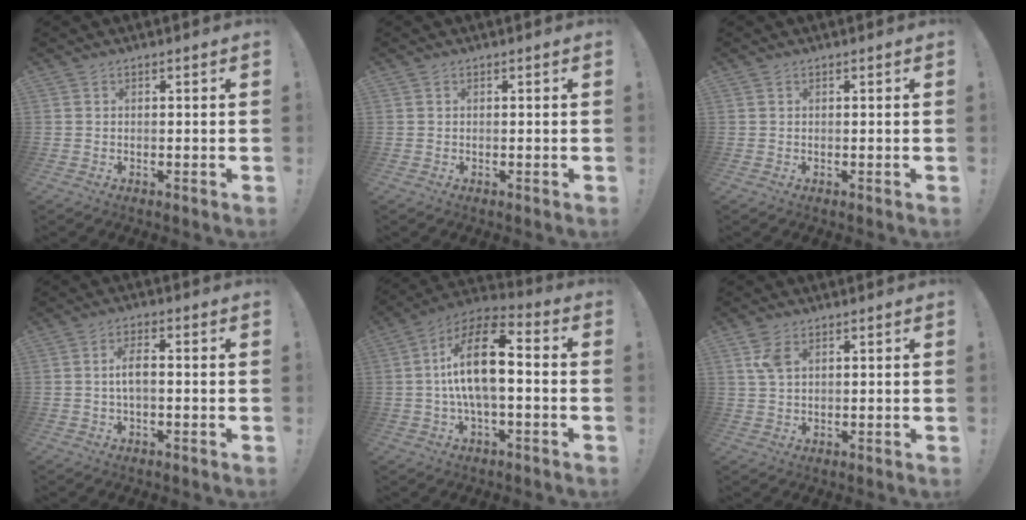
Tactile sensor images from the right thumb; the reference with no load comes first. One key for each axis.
{"total": 0.0}
{"total": 0.0}
{"total": 4.9, "fx": -0.4, "fy": 1.7, "fz": 4.6, "tx": -0.084, "ty": 0.003, "tz": -0.009}
{"total": 16.7, "fx": 0.5, "fy": 6.7, "fz": 15.2, "tx": -0.267, "ty": 0.005, "tz": 0.004}
{"total": 4.9, "fx": 2.3, "fy": 2.5, "fz": 3.5, "tx": -0.055, "ty": -0.005, "tz": 0.041}